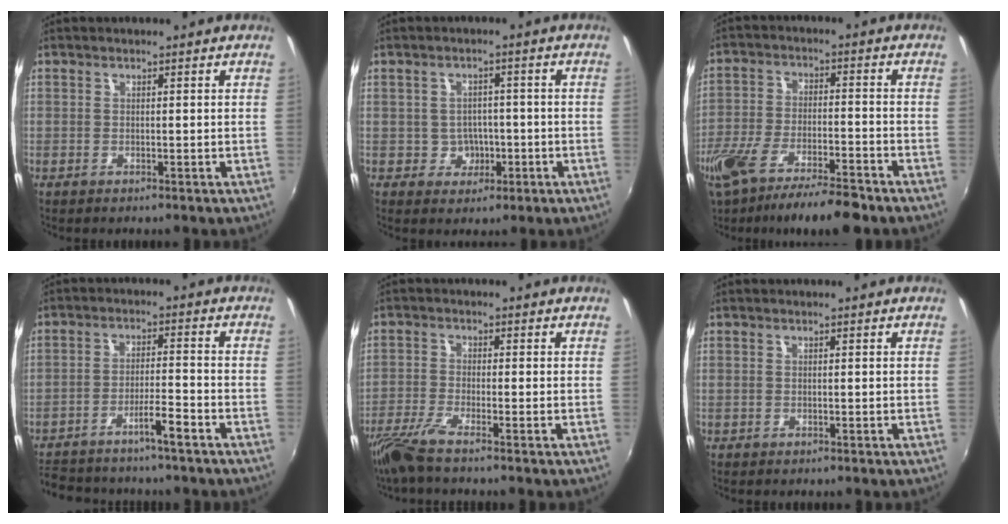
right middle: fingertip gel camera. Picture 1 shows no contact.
{"total": 4.1, "force": [-1.2, 3.8, 0.8], "torque": [-0.019, 0.014, -0.006]}
{"total": 14.8, "force": [-11.3, 3.1, 9.0], "torque": [-0.189, -0.038, -0.195]}
{"total": 7.5, "force": [-6.5, 0.8, 3.7], "torque": [-0.080, 0.015, -0.112]}
{"total": 5.6, "force": [-4.4, -0.1, 3.5], "torque": [-0.089, -0.018, -0.089]}
{"total": 0.0}